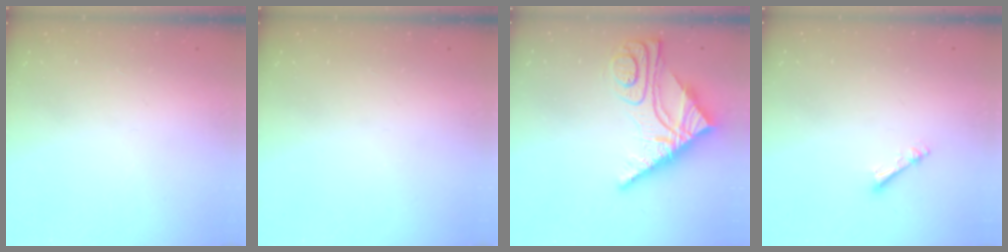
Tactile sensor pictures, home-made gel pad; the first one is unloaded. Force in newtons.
{"total": 0.0}
{"total": 15.2, "press": 15.1, "slide": 1.6}
{"total": 2.7, "press": 2.7, "slide": 0.4}